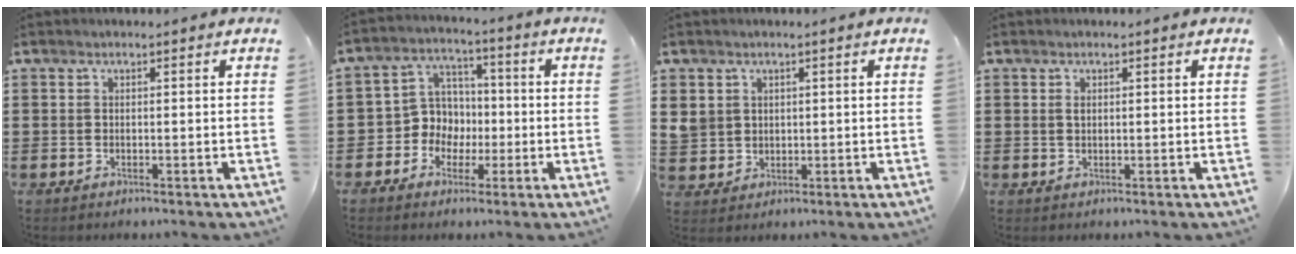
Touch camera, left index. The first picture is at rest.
{"total": 6.9, "force": [-1.2, 6.6, 1.5], "torque": [-0.067, 0.006, -0.025]}
{"total": 3.5, "force": [1.3, 3.1, 0.7], "torque": [-0.036, 0.008, 0.021]}
{"total": 1.0, "force": [0.3, 0.6, 0.6], "torque": [-0.014, 0.004, 0.006]}